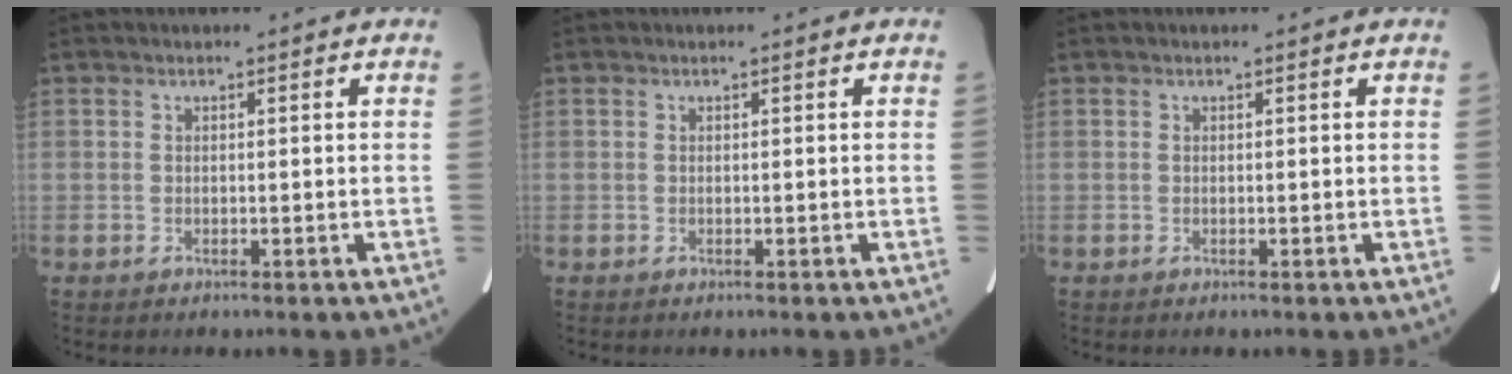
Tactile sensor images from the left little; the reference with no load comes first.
{"total": 0.0}
{"total": 0.0}